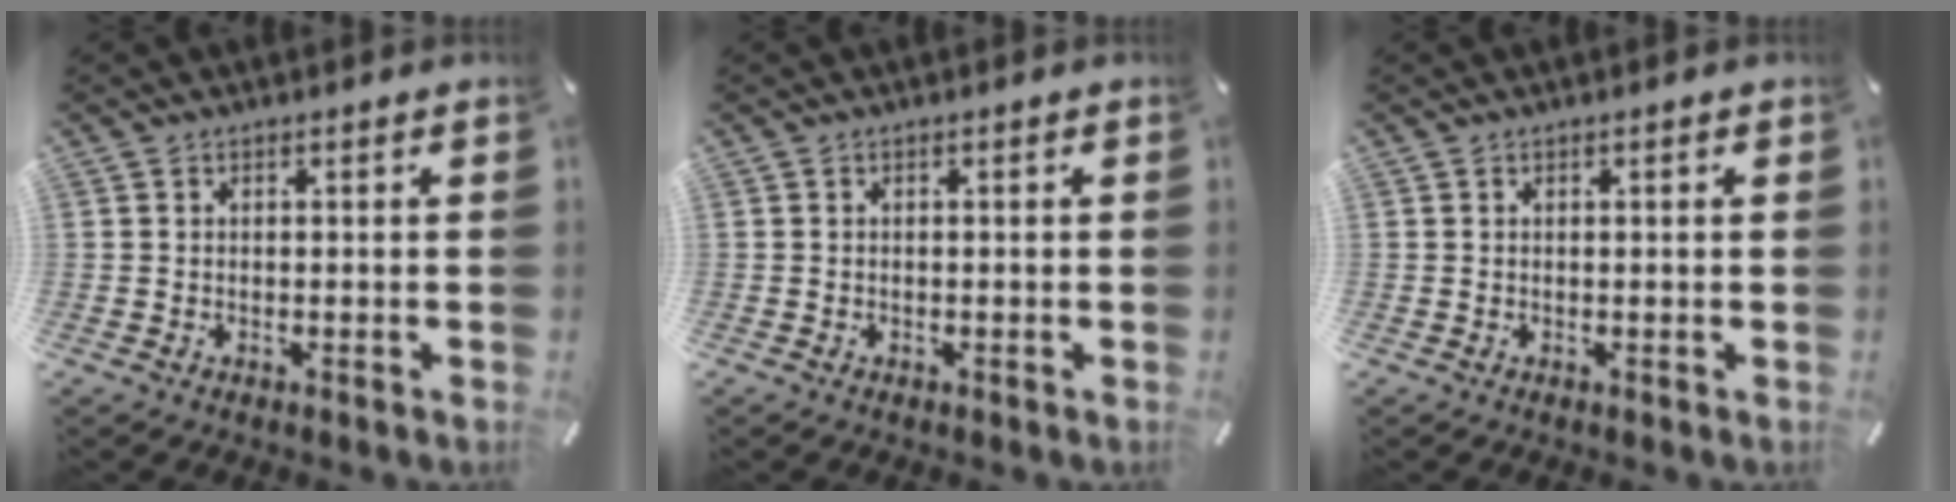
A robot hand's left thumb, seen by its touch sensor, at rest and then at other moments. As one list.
[{"total": 0.0}, {"total": 0.6, "force": [0.1, 0.0, 0.6], "torque": [-0.009, 0.000, 0.001]}]